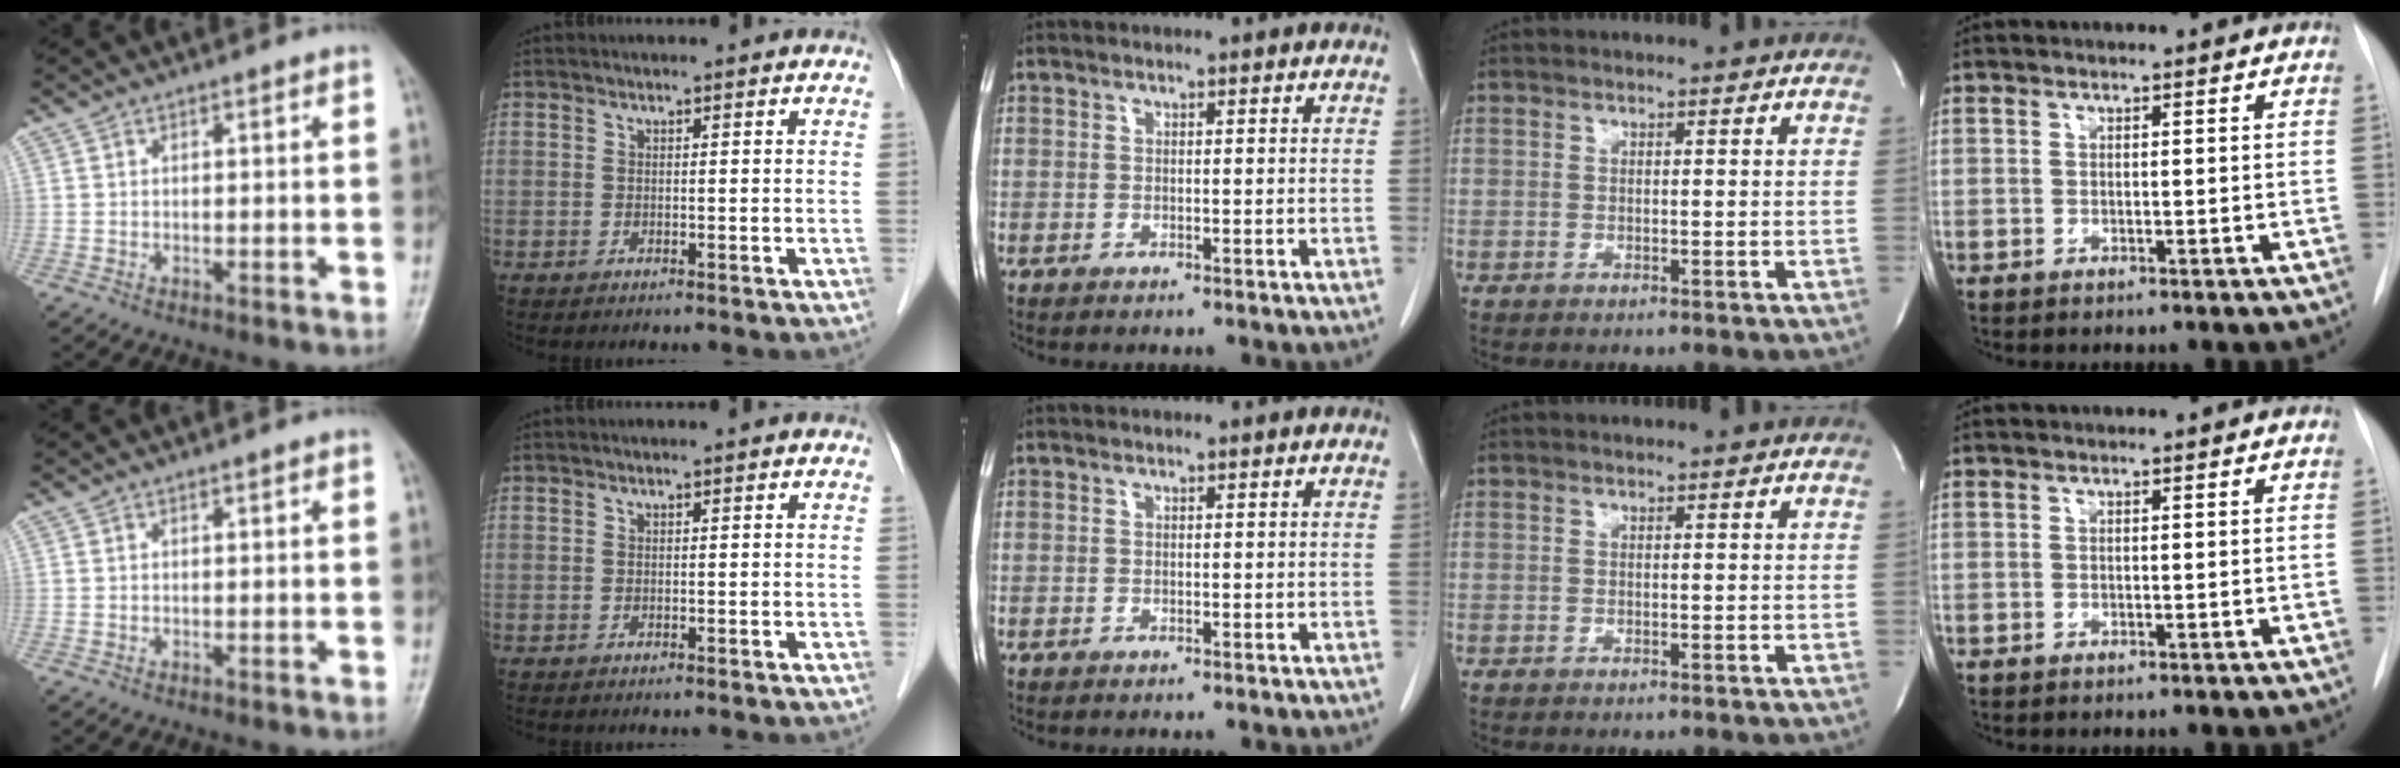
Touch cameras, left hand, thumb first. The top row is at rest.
{}